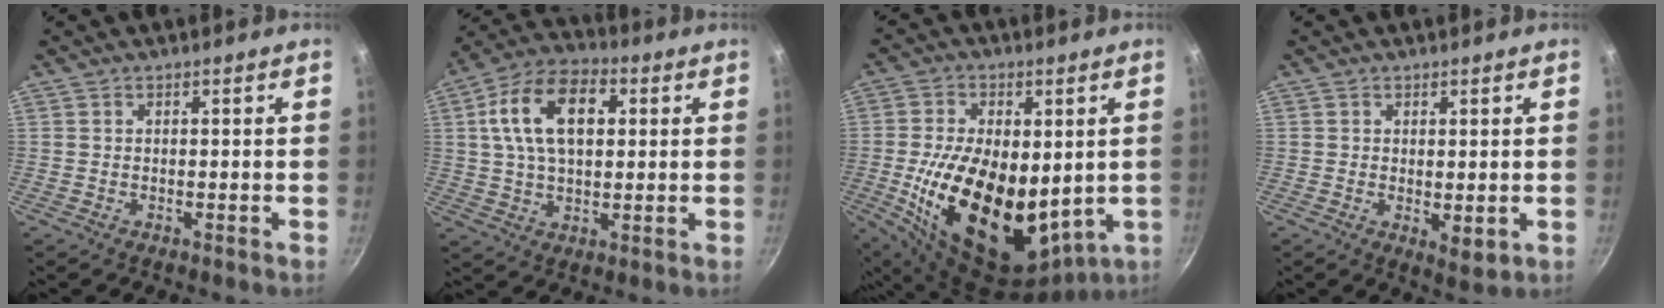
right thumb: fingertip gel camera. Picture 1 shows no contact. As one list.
[{"total": 15.1, "force": [3.6, 9.1, 11.6], "torque": [-0.185, 0.015, 0.049]}, {"total": 24.2, "force": [-0.5, 13.9, 19.8], "torque": [-0.335, -0.024, 0.008]}, {"total": 3.7, "force": [0.2, 2.0, 3.1], "torque": [-0.045, -0.016, 0.005]}]